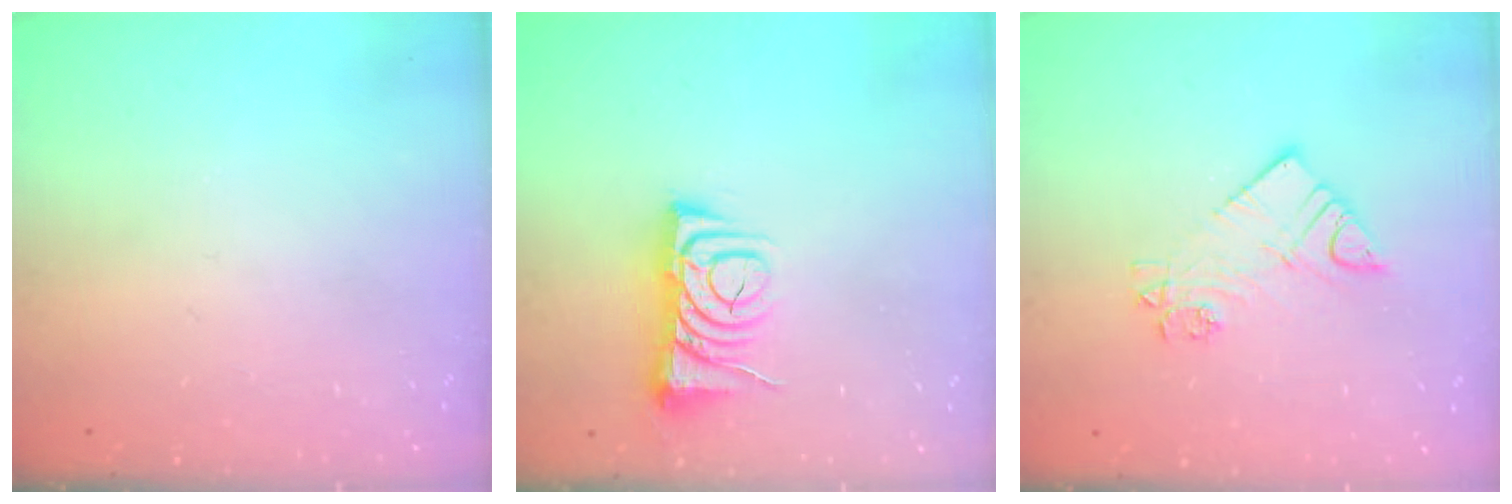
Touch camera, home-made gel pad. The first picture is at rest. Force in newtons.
{"total": 7.3, "press": 7.2, "slide": 0.9}
{"total": 9.3, "press": 9.3, "slide": 0.7}